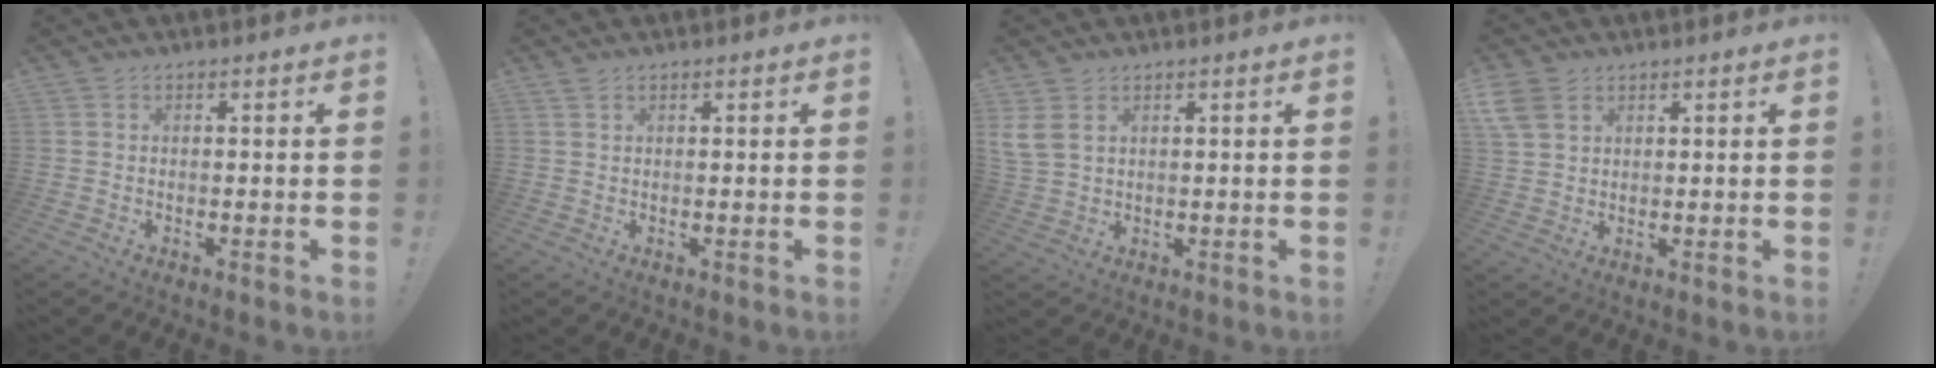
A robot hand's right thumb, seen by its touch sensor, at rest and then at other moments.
{"total": 1.0, "force": [0.8, 0.4, 0.5], "torque": [-0.005, -0.001, 0.013]}
{"total": 5.5, "force": [2.6, 3.4, 3.3], "torque": [-0.077, -0.009, 0.052]}
{"total": 6.3, "force": [3.3, 4.2, 3.4], "torque": [-0.061, -0.011, 0.065]}